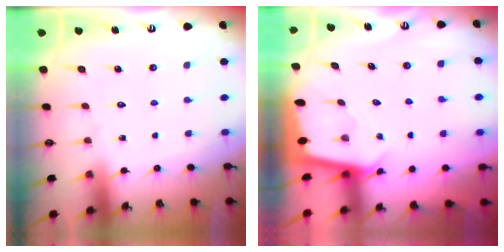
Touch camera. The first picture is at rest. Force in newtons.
{"total": 1.9, "press": 1.9, "slide": 0.1}